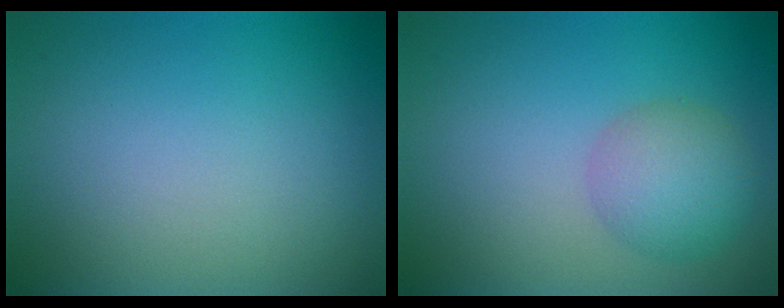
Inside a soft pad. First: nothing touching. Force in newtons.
{"total": 3.6, "press": 3.6, "slide": 0.1}